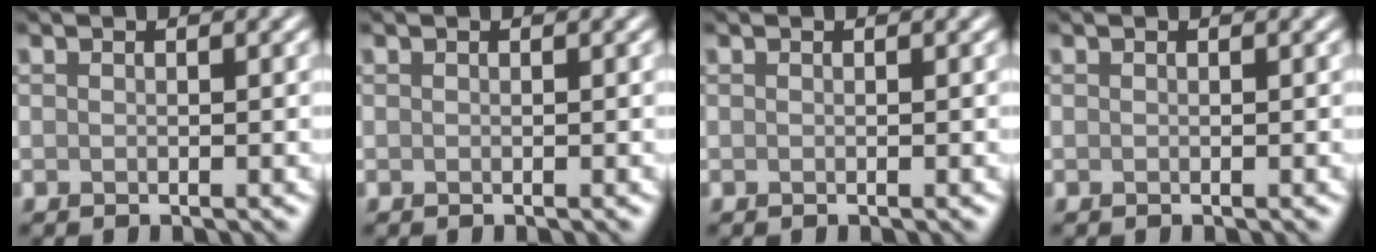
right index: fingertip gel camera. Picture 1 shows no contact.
{"total": 0.0}
{"total": 0.0}
{"total": 0.0}